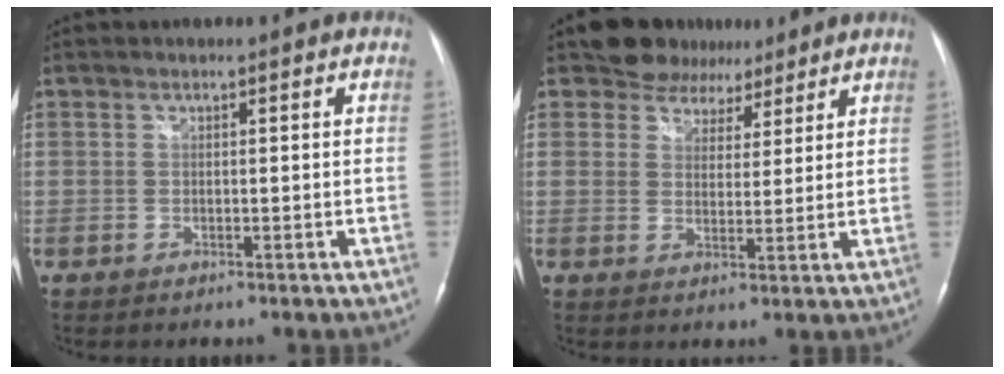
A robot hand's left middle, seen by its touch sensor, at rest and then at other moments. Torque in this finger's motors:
{"motor_torque": [0.16, -0.13, -0.06, 0.01]}